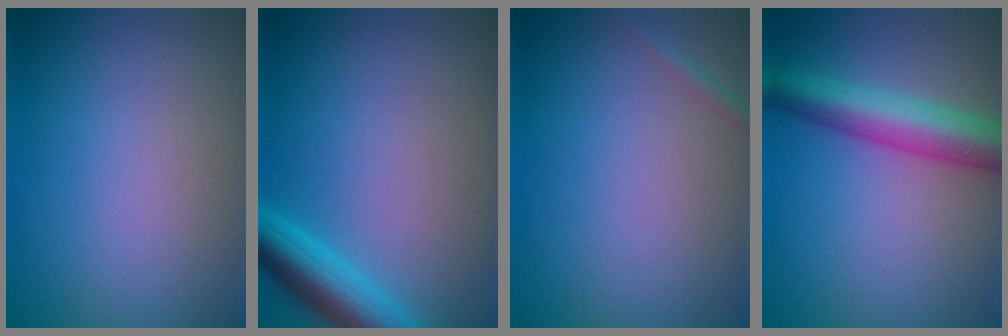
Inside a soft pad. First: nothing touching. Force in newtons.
{"total": 4.7, "press": 4.7, "slide": 0.2}
{"total": 0.8, "press": 0.7, "slide": 0.1}
{"total": 6.0, "press": 6.0, "slide": 0.1}